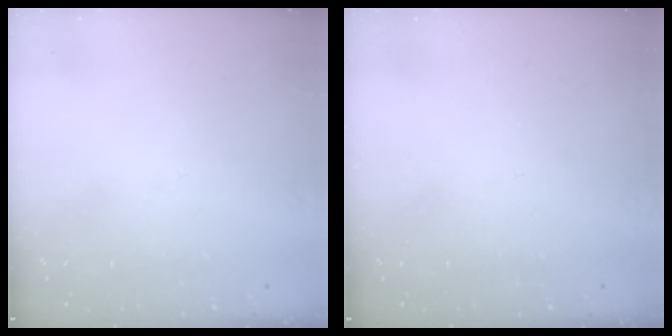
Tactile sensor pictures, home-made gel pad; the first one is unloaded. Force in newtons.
{"total": 0.0}